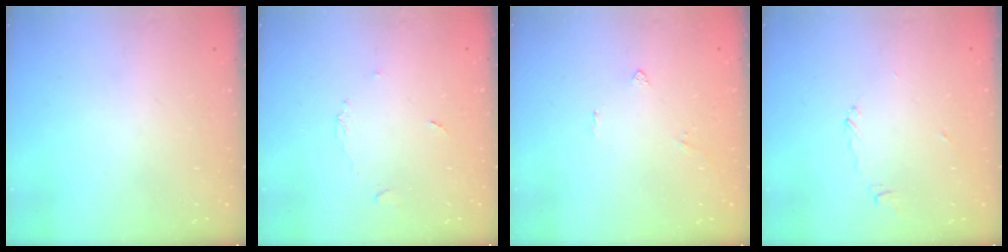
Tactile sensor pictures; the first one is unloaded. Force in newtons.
{"total": 3.1, "press": 3.0, "slide": 0.4}
{"total": 2.5, "press": 2.5, "slide": 0.4}
{"total": 4.8, "press": 4.7, "slide": 0.4}